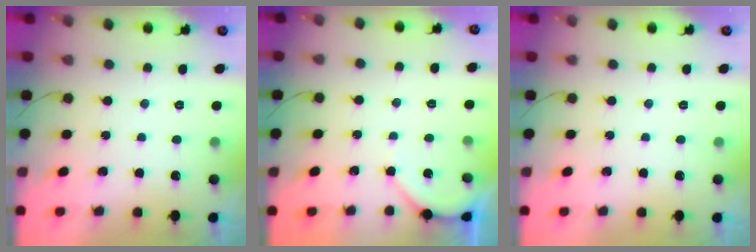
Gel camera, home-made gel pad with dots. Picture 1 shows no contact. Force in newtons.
{"total": 2.2, "press": 2.2, "slide": 0.3}
{"total": 0.0}